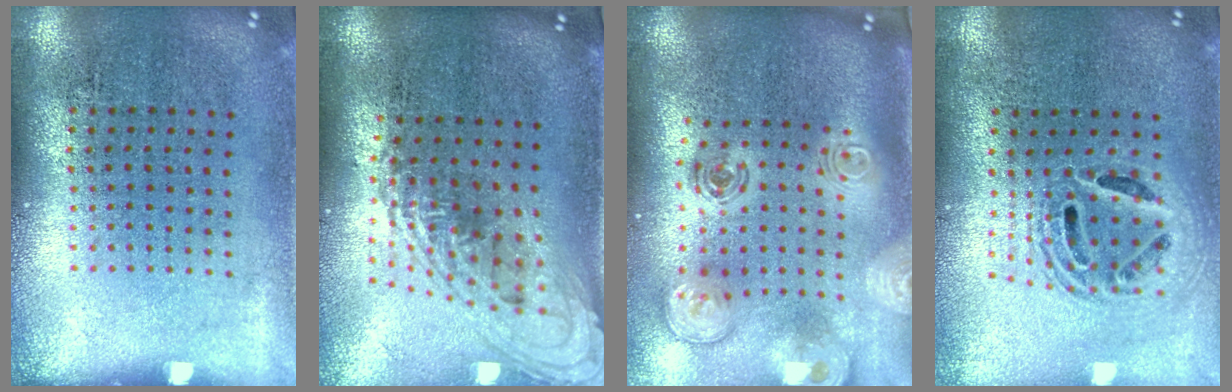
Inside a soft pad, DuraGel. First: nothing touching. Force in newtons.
{"total": 2.1, "press": 1.5, "slide": 1.4}
{"total": 2.8, "press": 2.0, "slide": 2.0}
{"total": 1.8, "press": 1.5, "slide": 1.0}